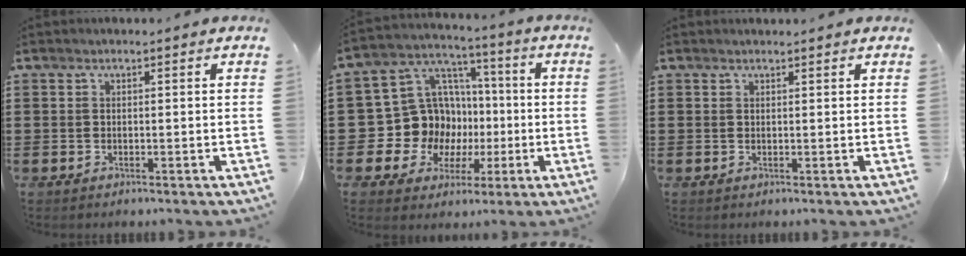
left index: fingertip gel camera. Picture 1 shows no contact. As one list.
[{"total": 12.5, "force": [-0.8, 11.8, 3.8], "torque": [-0.129, -0.012, -0.001]}, {"total": 0.6, "force": [0.6, 0.0, 0.2], "torque": [-0.006, -0.001, 0.013]}]